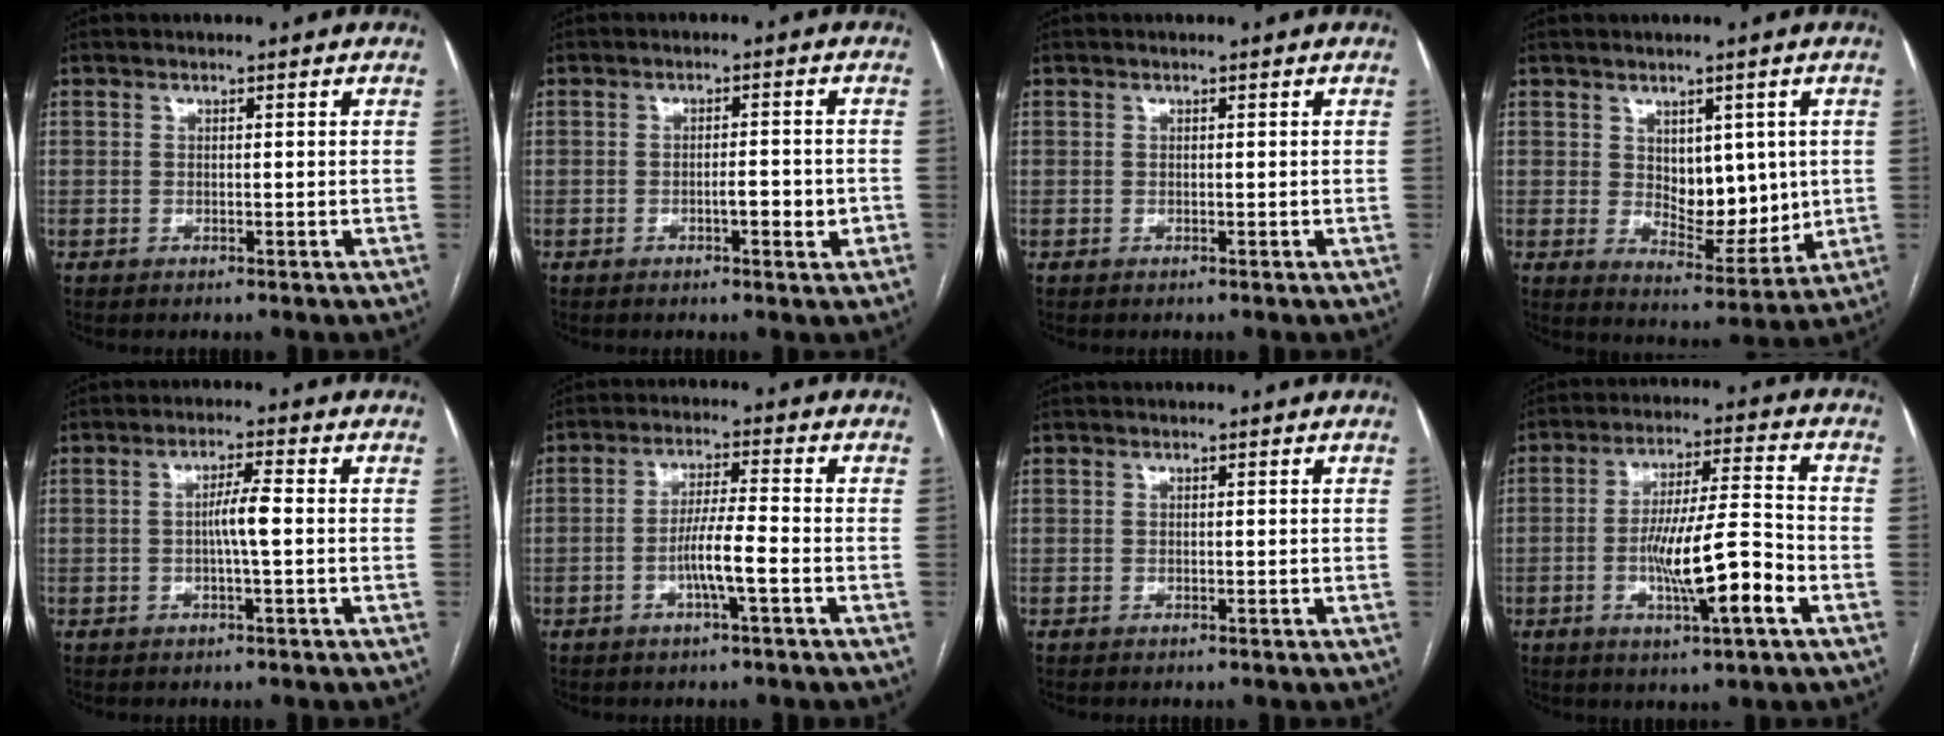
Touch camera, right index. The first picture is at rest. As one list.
[{"total": 3.6, "force": [-1.3, 0.8, 3.3], "torque": [-0.049, 0.003, -0.018]}, {"total": 0.0}, {"total": 9.0, "force": [1.2, 5.0, 7.3], "torque": [-0.108, -0.006, 0.037]}, {"total": 3.8, "force": [-0.4, 0.0, 3.8], "torque": [-0.067, 0.003, -0.007]}, {"total": 5.9, "force": [-2.2, 0.0, 5.4], "torque": [-0.106, 0.004, -0.041]}, {"total": 0.0}, {"total": 12.5, "force": [-4.0, 1.1, 11.8], "torque": [-0.202, 0.001, -0.067]}]